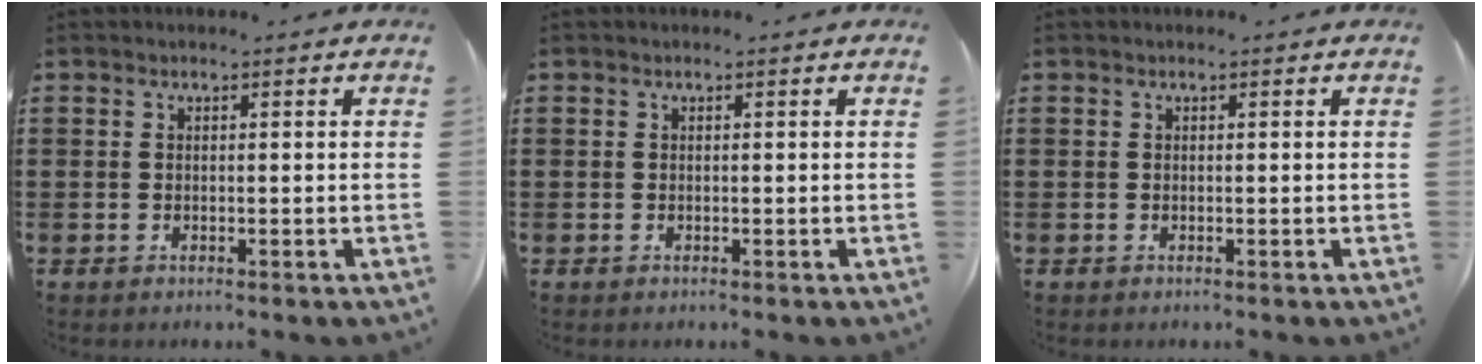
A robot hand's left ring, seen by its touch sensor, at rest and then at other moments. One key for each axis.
{"total": 0.0}
{"total": 0.0}